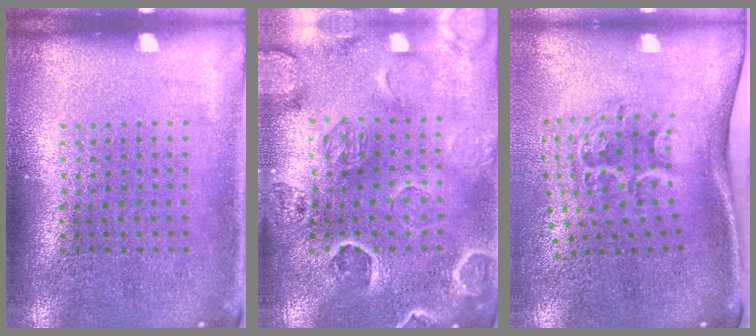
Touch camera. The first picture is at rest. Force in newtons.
{"total": 2.8, "press": 2.7, "slide": 0.6}
{"total": 2.2, "press": 1.4, "slide": 1.7}